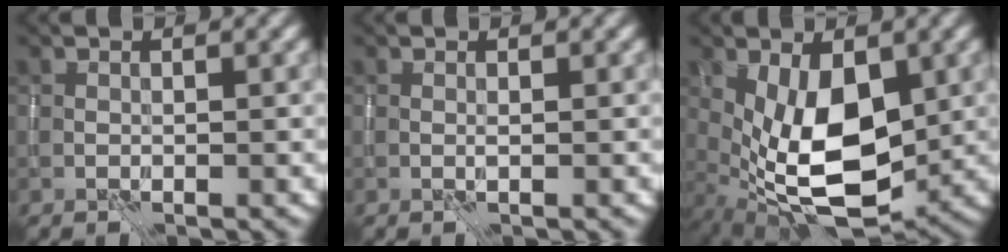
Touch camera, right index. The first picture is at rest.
{"total": 0.0}
{"total": 8.3, "force": [0.1, 3.9, 7.3], "torque": [-0.140, -0.007, 0.003]}